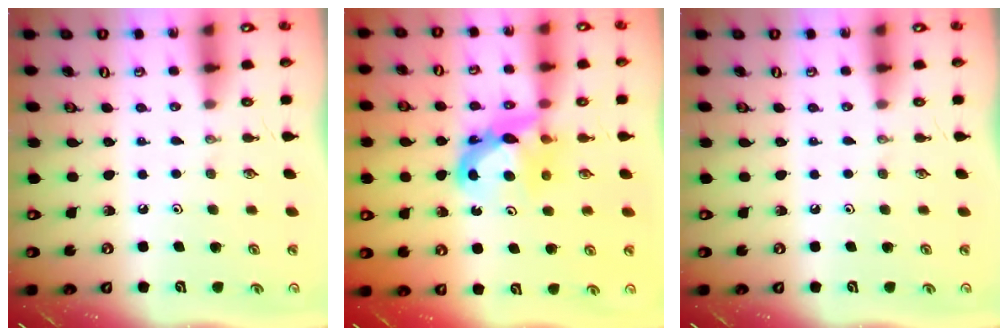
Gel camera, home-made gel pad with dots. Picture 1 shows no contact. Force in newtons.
{"total": 8.8, "press": 8.8, "slide": 0.6}
{"total": 0.0}